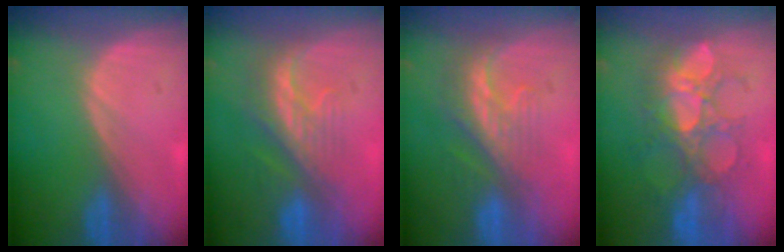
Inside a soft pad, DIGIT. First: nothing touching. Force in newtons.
{"total": 8.4, "press": 7.5, "slide": 3.7}
{"total": 8.2, "press": 7.2, "slide": 4.0}
{"total": 9.1, "press": 8.9, "slide": 1.8}